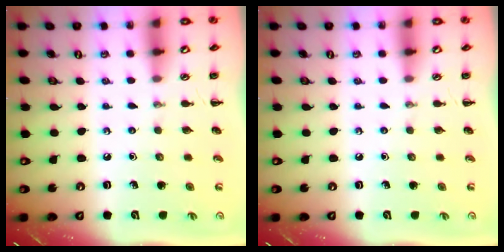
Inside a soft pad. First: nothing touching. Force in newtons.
{"total": 0.0}